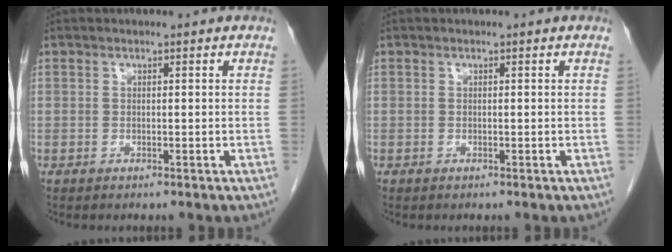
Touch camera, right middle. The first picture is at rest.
{"total": 0.0}